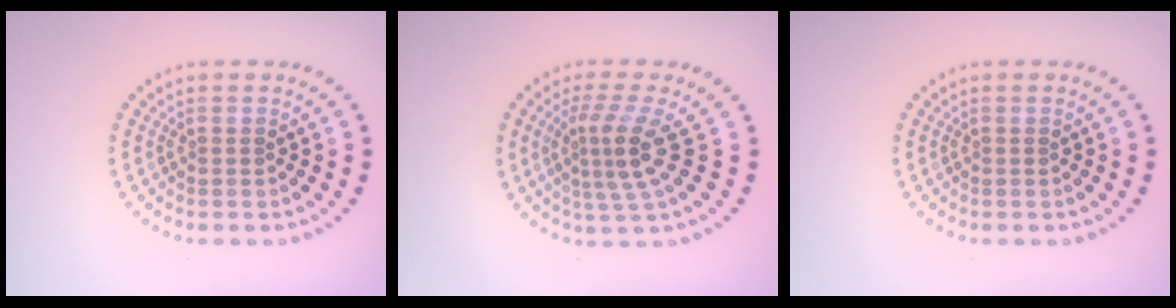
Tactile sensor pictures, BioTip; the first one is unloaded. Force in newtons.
{"total": 3.8, "press": 2.7, "slide": 2.7}
{"total": 0.0}